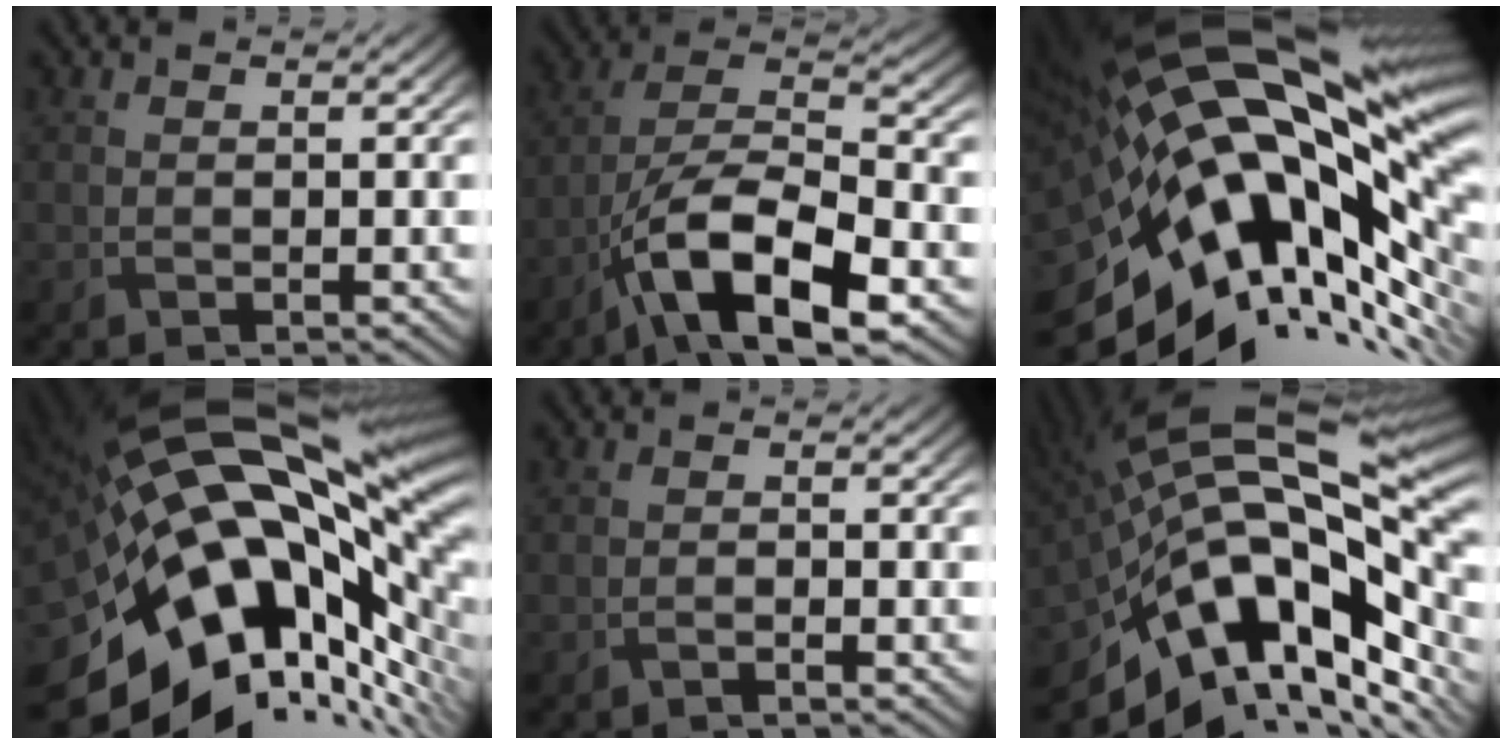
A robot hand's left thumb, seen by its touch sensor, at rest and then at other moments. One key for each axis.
{"total": 13.3, "fx": -6.6, "fy": 4.8, "fz": 10.5, "tx": -0.195, "ty": -0.003, "tz": -0.129}
{"total": 20.8, "fx": -0.5, "fy": 9.3, "fz": 18.6, "tx": -0.338, "ty": -0.051, "tz": -0.006}
{"total": 21.3, "fx": -0.6, "fy": 11.4, "fz": 18.0, "tx": -0.327, "ty": -0.042, "tz": -0.013}
{"total": 0.9, "fx": -0.6, "fy": 0.1, "fz": 0.7, "tx": -0.013, "ty": 0.001, "tz": -0.012}
{"total": 19.9, "fx": -2.1, "fy": 10.2, "fz": 17.0, "tx": -0.314, "ty": -0.031, "tz": -0.029}